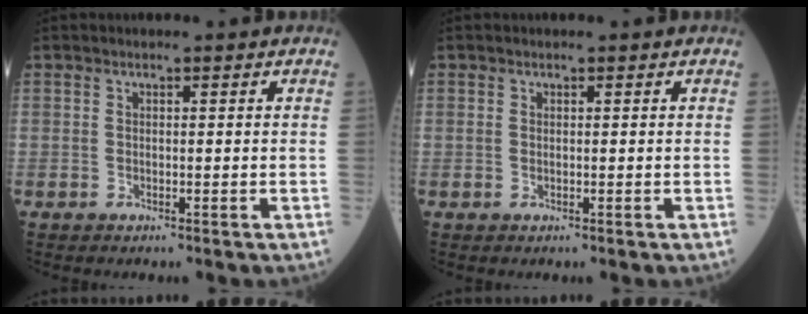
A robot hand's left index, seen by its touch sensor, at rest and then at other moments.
{"total": 0.0}